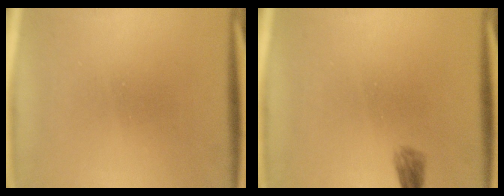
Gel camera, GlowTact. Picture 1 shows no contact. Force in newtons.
{"total": 1.7}